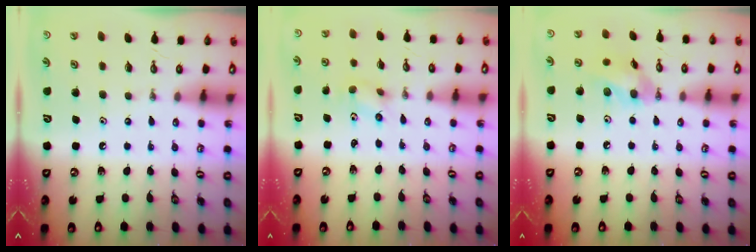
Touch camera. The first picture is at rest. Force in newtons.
{"total": 2.9, "press": 2.7, "slide": 1.2}
{"total": 10.2, "press": 10.1, "slide": 1.8}